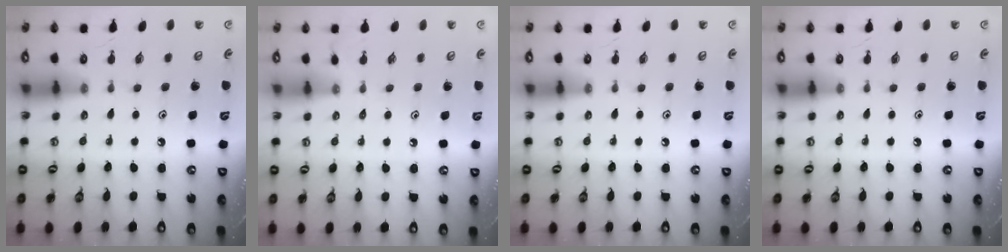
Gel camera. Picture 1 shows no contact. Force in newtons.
{"total": 2.9, "press": 2.9, "slide": 0.5}
{"total": 0.0}
{"total": 0.0}